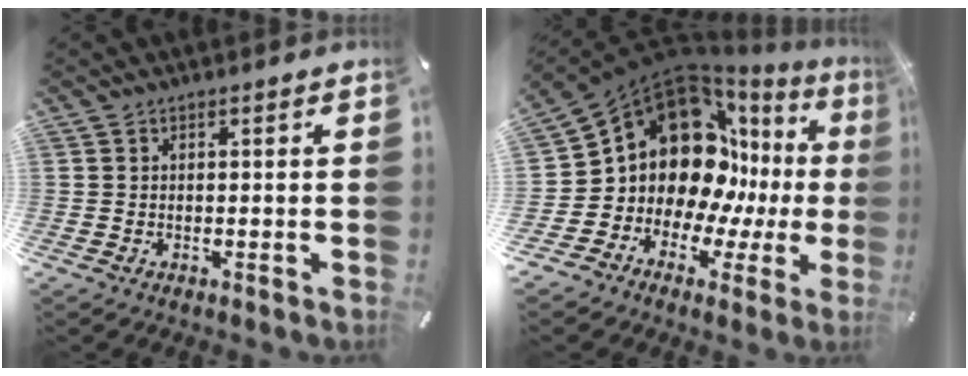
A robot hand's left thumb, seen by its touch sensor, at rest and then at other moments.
{"total": 17.1, "force": [4.6, 13.5, 9.4], "torque": [-0.160, -0.070, 0.087]}